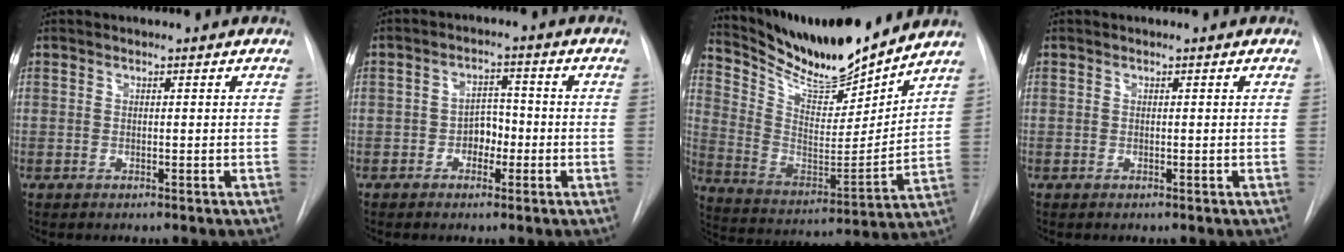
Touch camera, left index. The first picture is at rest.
{"total": 3.7, "force": [-1.4, 2.5, 2.3], "torque": [-0.032, 0.009, -0.028]}
{"total": 17.4, "force": [16.0, 2.1, 6.5], "torque": [-0.130, -0.026, 0.282]}
{"total": 0.0}